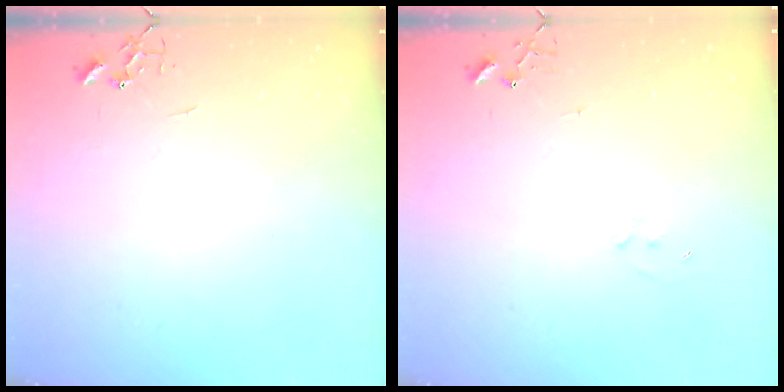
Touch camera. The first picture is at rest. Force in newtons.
{"total": 6.8, "press": 6.8, "slide": 0.5}